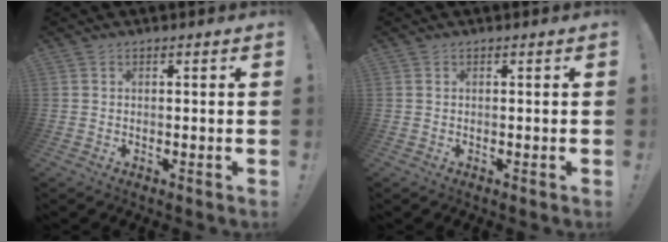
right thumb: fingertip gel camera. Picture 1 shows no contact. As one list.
[{"total": 0.0}]